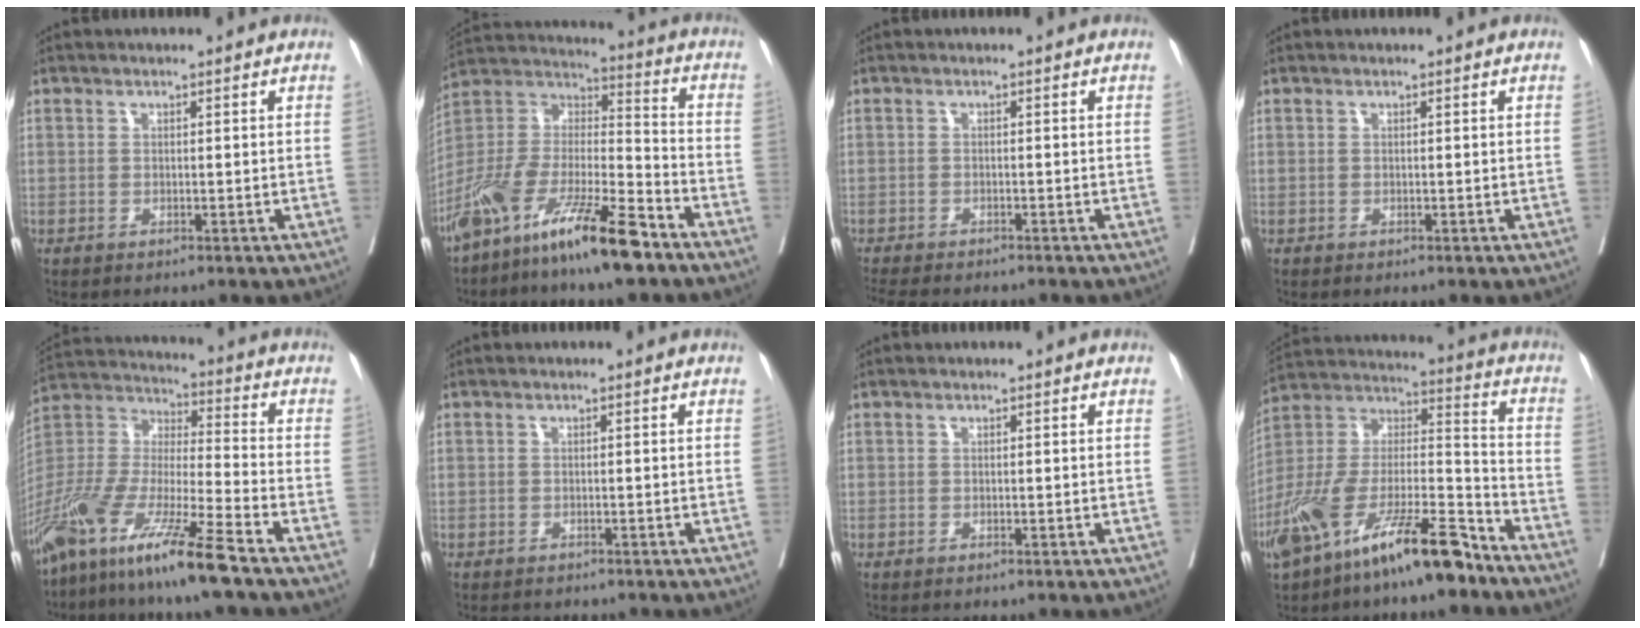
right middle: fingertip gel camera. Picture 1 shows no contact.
{"total": 17.6, "force": [-12.2, 2.9, 12.4], "torque": [-0.256, -0.010, -0.231]}
{"total": 7.6, "force": [-6.6, 1.6, 3.3], "torque": [-0.052, -0.010, -0.099]}
{"total": 0.0}
{"total": 17.4, "force": [-12.1, 0.3, 12.5], "torque": [-0.276, -0.042, -0.236]}
{"total": 2.5, "force": [-2.1, 1.1, 0.6], "torque": [-0.012, -0.005, -0.029]}
{"total": 0.0}
{"total": 19.6, "force": [-13.6, 4.4, 13.4], "torque": [-0.287, -0.010, -0.253]}